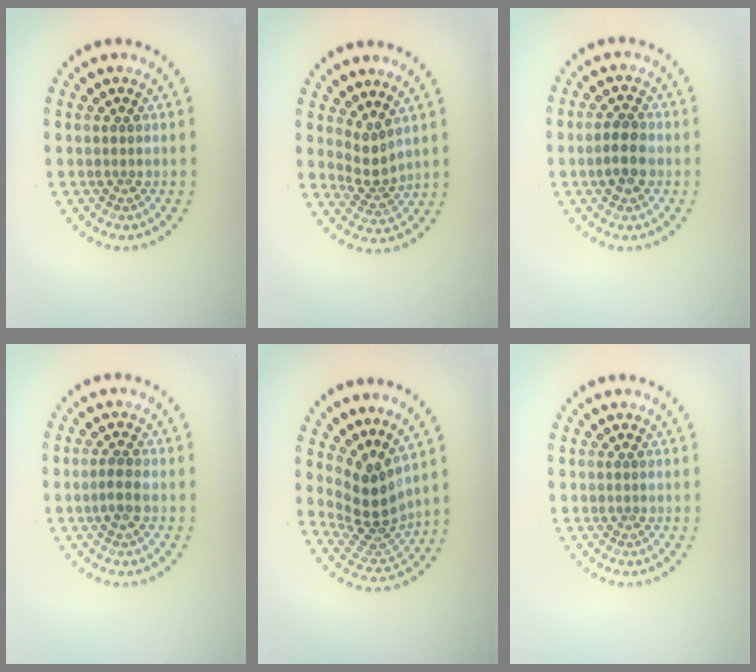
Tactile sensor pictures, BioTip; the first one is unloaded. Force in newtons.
{"total": 2.4, "press": 1.6, "slide": 1.8}
{"total": 2.8, "press": 2.8, "slide": 0.4}
{"total": 1.1, "press": 1.0, "slide": 0.5}
{"total": 4.1, "press": 2.9, "slide": 2.9}
{"total": 0.0}